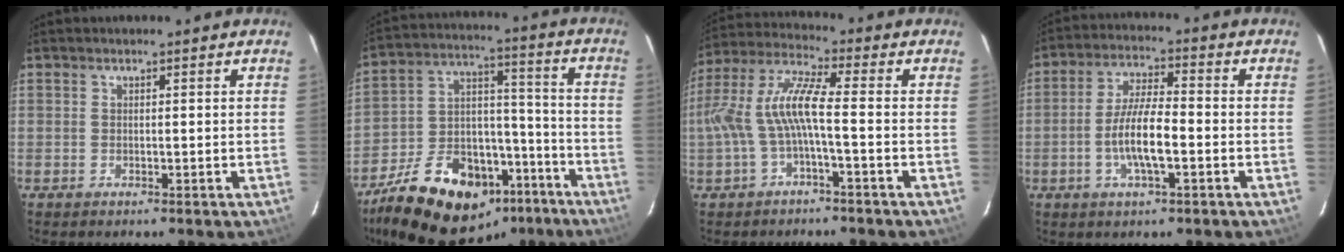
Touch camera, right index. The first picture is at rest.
{"total": 24.5, "force": [-16.1, 13.5, 12.5], "torque": [-0.247, 0.043, -0.226]}
{"total": 9.4, "force": [-2.2, 1.5, 9.0], "torque": [-0.197, 0.010, -0.040]}
{"total": 8.5, "force": [-2.6, 1.9, 7.9], "torque": [-0.158, 0.003, -0.050]}